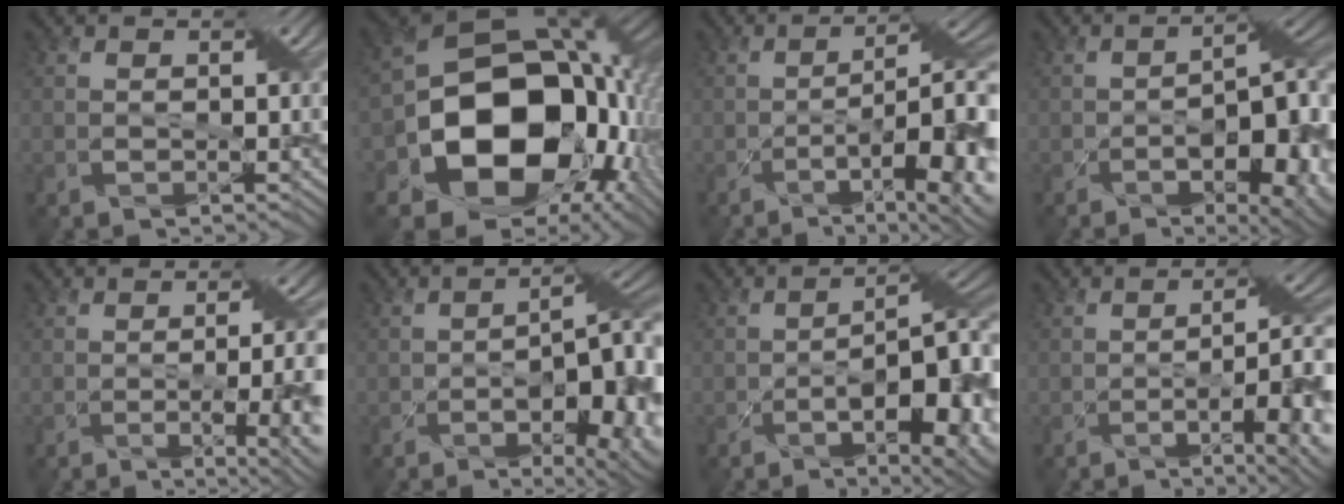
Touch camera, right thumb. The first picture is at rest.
{"total": 19.4, "force": [-4.3, 14.9, 11.7], "torque": [-0.212, -0.042, -0.059]}
{"total": 13.7, "force": [-4.3, 4.0, 12.4], "torque": [-0.182, -0.008, -0.054]}
{"total": 16.1, "force": [-5.5, 7.0, 13.4], "torque": [-0.157, -0.017, -0.052]}
{"total": 10.8, "force": [-2.2, 3.8, 9.9], "torque": [-0.107, -0.008, -0.025]}
{"total": 16.5, "force": [-5.1, 7.2, 13.9], "torque": [-0.170, -0.017, -0.041]}
{"total": 18.7, "force": [-6.1, 7.8, 15.9], "torque": [-0.177, -0.006, -0.056]}
{"total": 10.9, "force": [-3.0, 3.2, 10.0], "torque": [-0.137, -0.007, -0.040]}